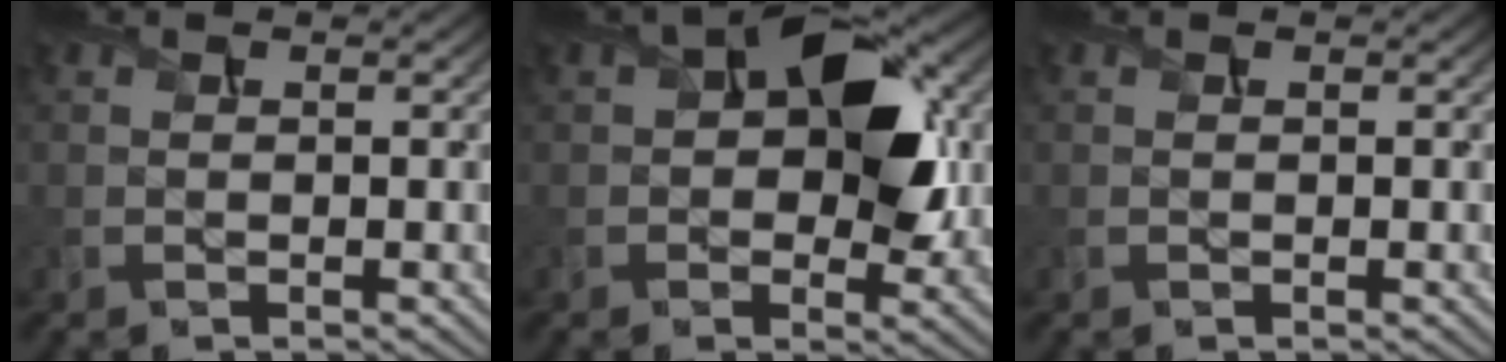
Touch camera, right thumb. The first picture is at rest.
{"total": 9.2, "force": [1.3, 5.4, 7.3], "torque": [-0.100, 0.007, 0.013]}
{"total": 0.0}